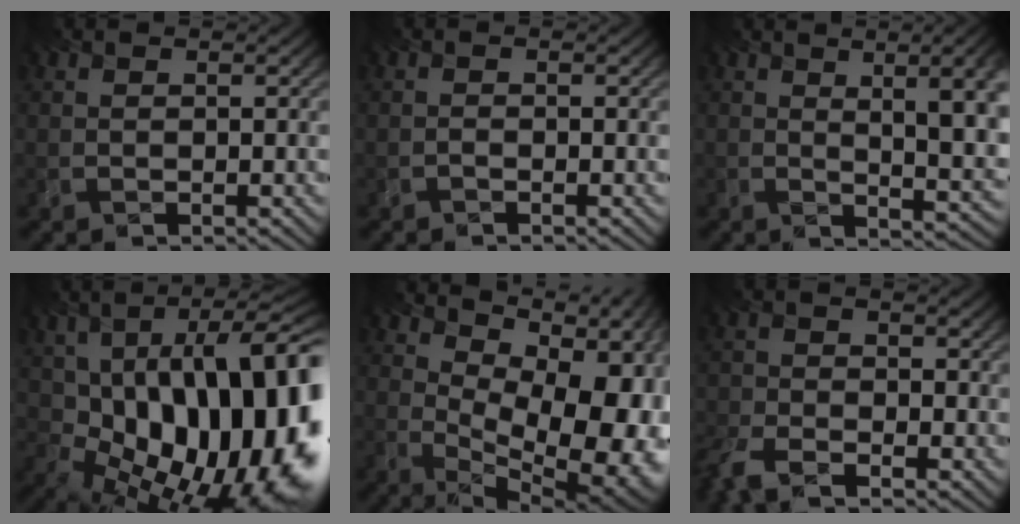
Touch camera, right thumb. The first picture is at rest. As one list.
[{"total": 0.7, "force": [-0.7, 0.1, 0.1], "torque": [-0.005, -0.001, -0.016]}, {"total": 12.7, "force": [3.8, 4.9, 11.1], "torque": [-0.141, 0.025, 0.044]}, {"total": 20.1, "force": [-0.8, 10.2, 17.2], "torque": [-0.234, 0.004, -0.020]}, {"total": 13.5, "force": [2.4, 7.0, 11.3], "torque": [-0.146, 0.008, 0.042]}, {"total": 5.4, "force": [-3.9, 2.9, 2.3], "torque": [-0.069, -0.020, -0.084]}]